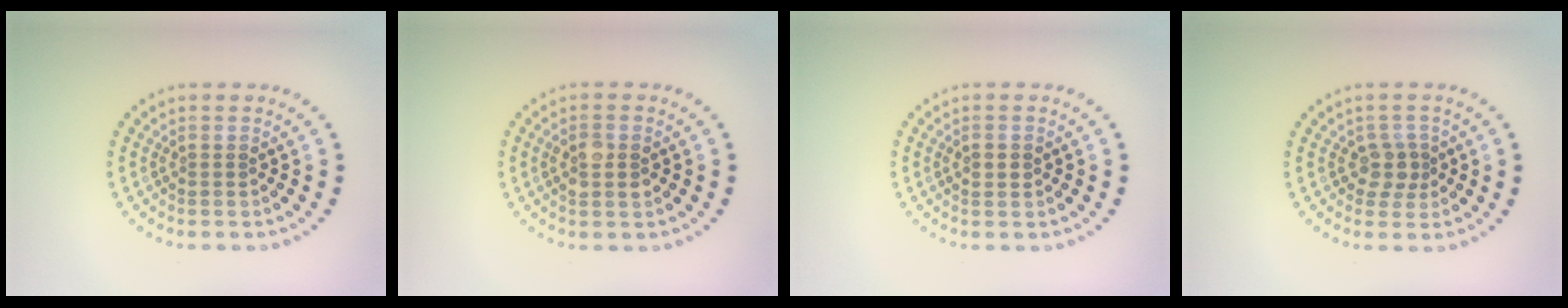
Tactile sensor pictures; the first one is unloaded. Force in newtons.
{"total": 2.0, "press": 2.0, "slide": 0.2}
{"total": 1.7, "press": 1.7, "slide": 0.1}
{"total": 2.1, "press": 1.7, "slide": 1.1}